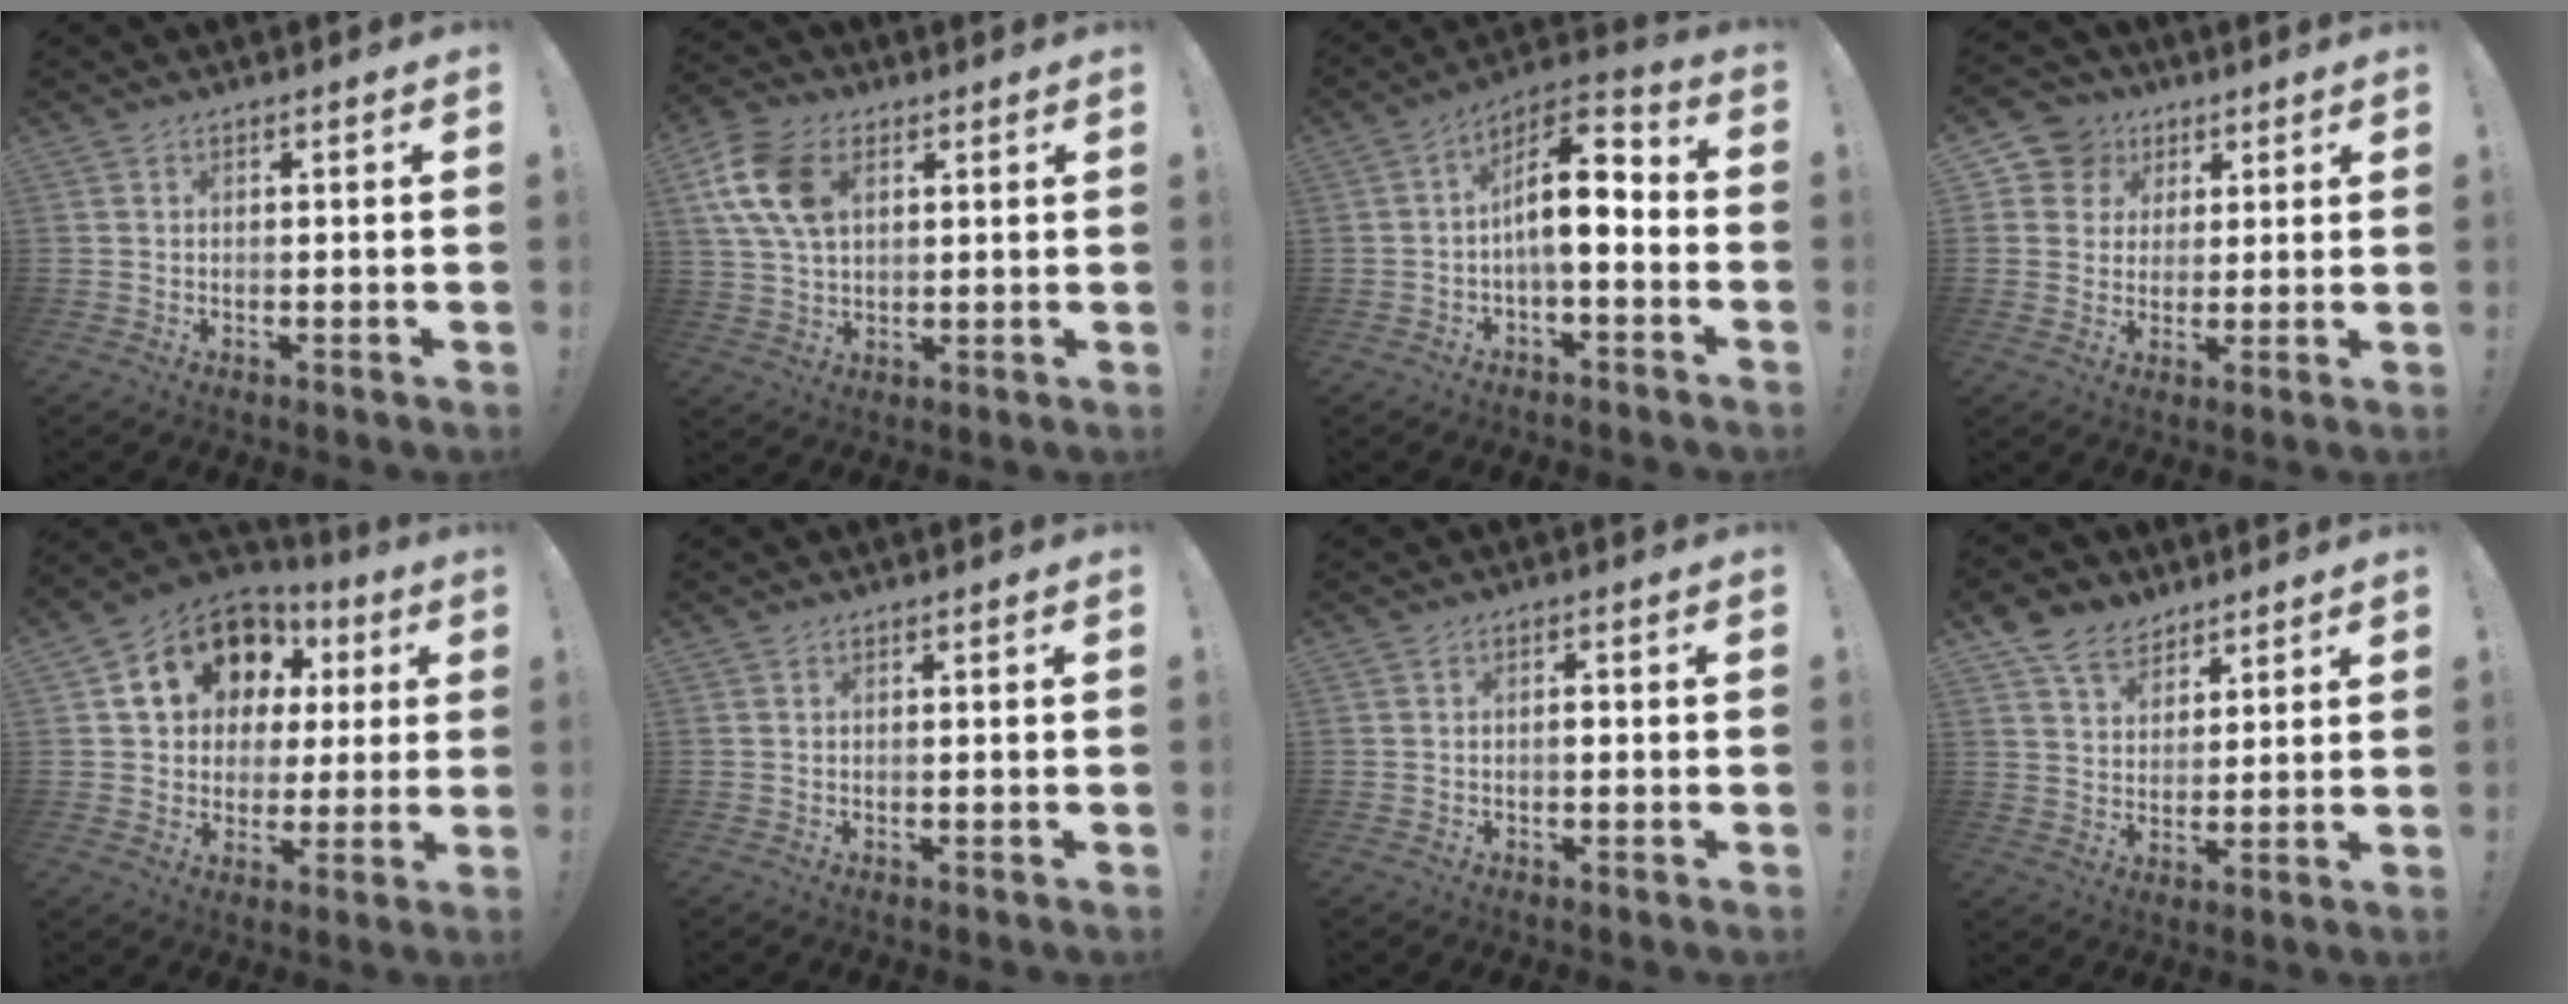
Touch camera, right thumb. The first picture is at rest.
{"total": 14.2, "force": [4.8, 9.4, 9.6], "torque": [-0.181, 0.000, 0.094]}
{"total": 11.3, "force": [-0.2, 4.5, 10.4], "torque": [-0.165, 0.004, -0.005]}
{"total": 8.8, "force": [3.2, 8.0, 1.9], "torque": [-0.033, -0.013, 0.068]}
{"total": 15.1, "force": [6.7, 11.6, 7.0], "torque": [-0.109, -0.031, 0.138]}
{"total": 0.0}
{"total": 1.0, "force": [-0.4, 0.4, 0.8], "torque": [-0.011, 0.001, -0.009]}
{"total": 9.3, "force": [6.3, 6.2, 2.8], "torque": [-0.046, -0.037, 0.125]}